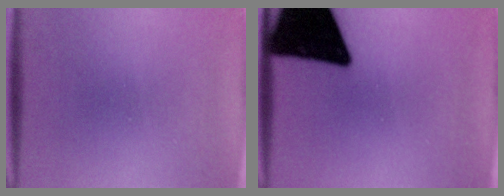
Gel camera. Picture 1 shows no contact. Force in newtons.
{"total": 20.3}